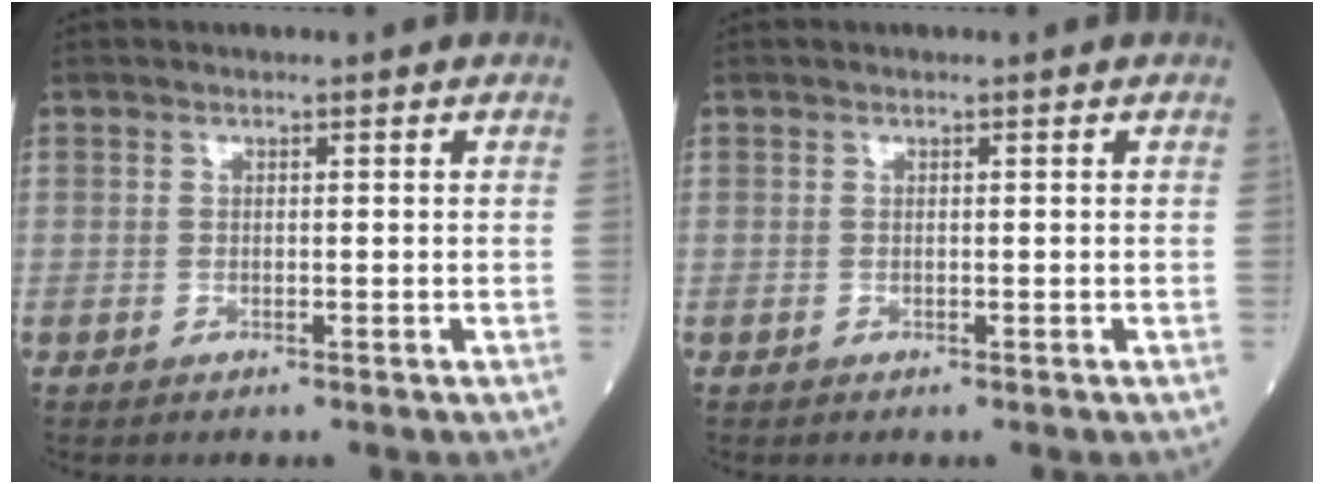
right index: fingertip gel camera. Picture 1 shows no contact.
{"total": 0.0}